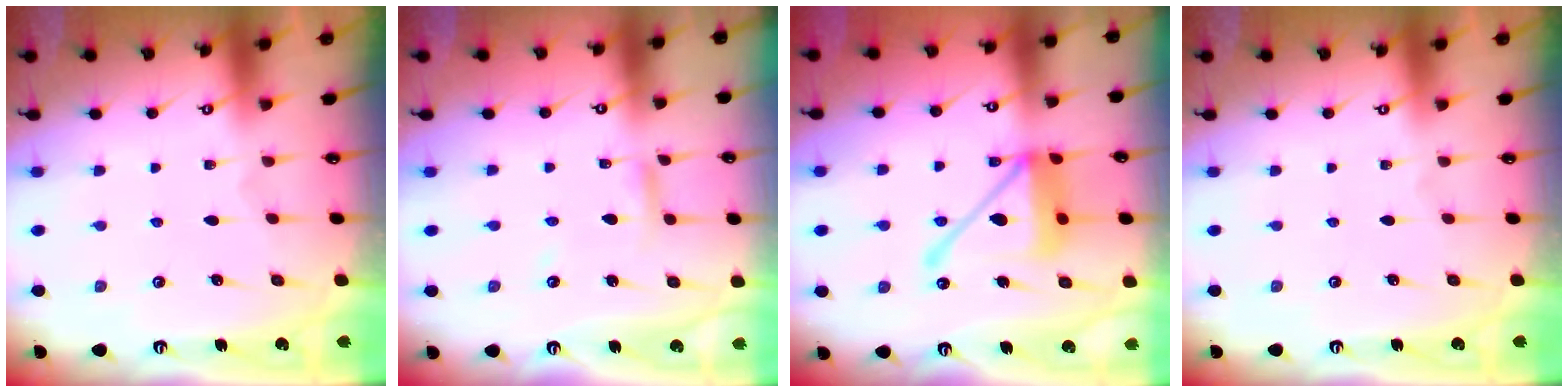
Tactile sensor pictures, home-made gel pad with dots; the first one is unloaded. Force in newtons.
{"total": 4.5, "press": 4.5, "slide": 0.4}
{"total": 15.7, "press": 15.6, "slide": 2.0}
{"total": 0.0}